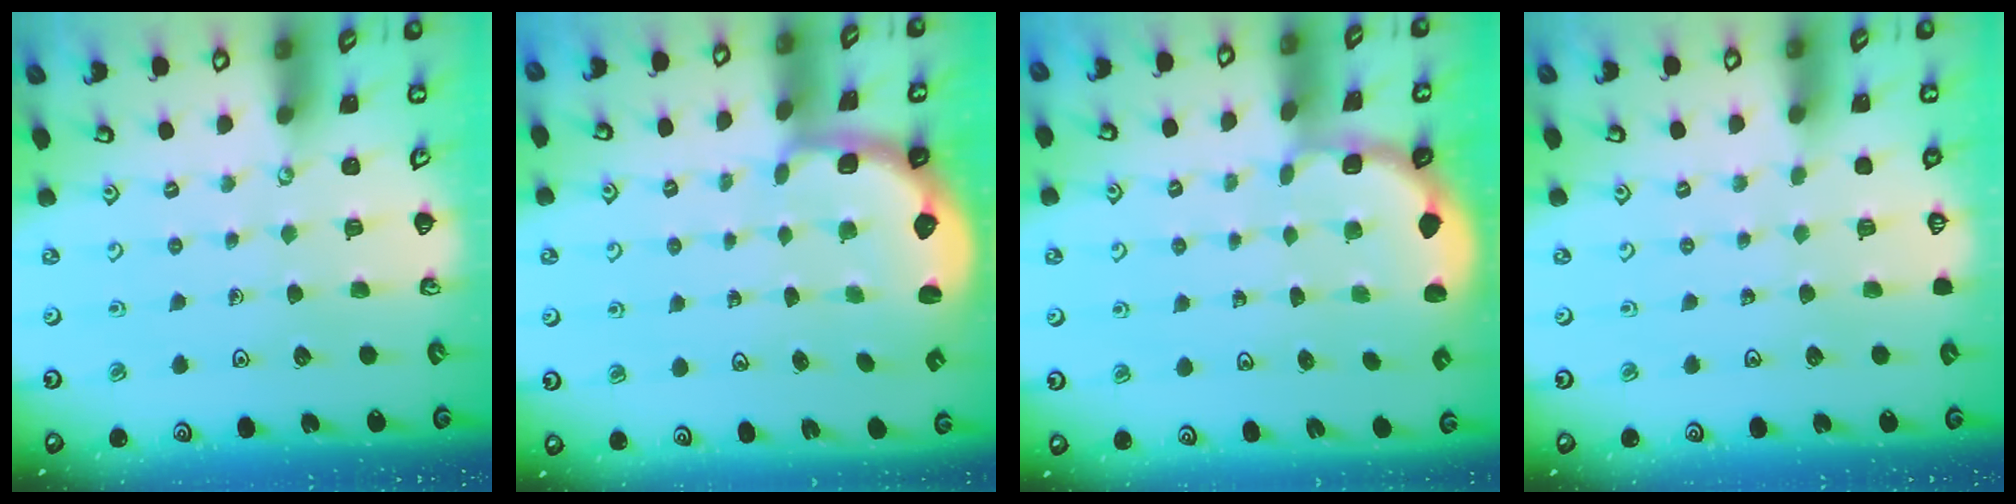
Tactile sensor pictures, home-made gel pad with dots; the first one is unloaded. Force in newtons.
{"total": 2.9, "press": 1.8, "slide": 2.2}
{"total": 1.8, "press": 1.7, "slide": 0.7}
{"total": 0.0}